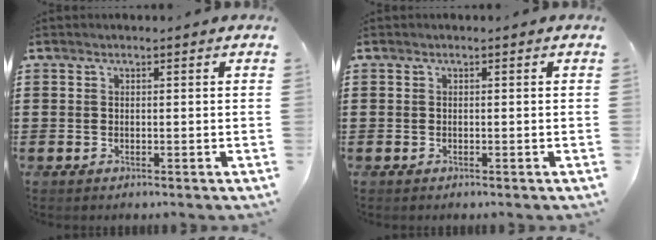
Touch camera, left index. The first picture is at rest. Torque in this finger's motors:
{"motor_torque": [0.00, 0.00, 0.00, 0.01]}